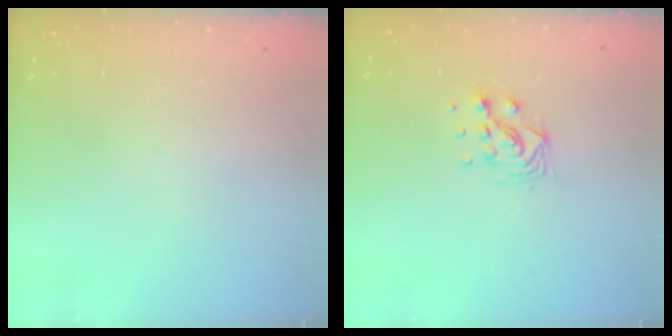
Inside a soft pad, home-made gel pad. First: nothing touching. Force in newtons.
{"total": 7.9, "press": 7.9, "slide": 0.5}